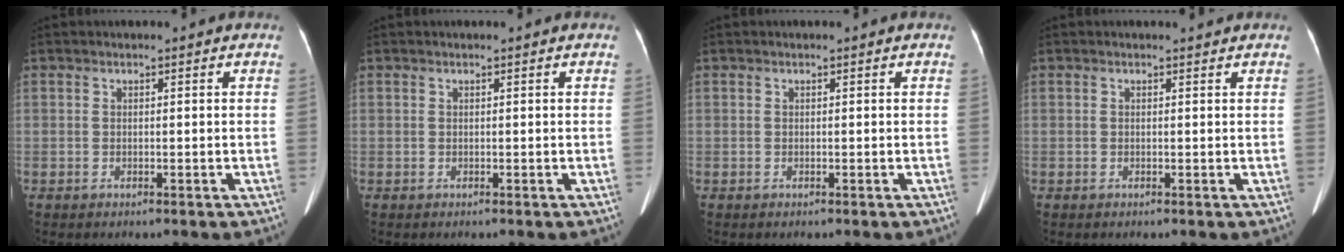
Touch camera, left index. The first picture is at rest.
{"total": 0.0}
{"total": 0.0}
{"total": 0.6, "force": [0.6, -0.1, 0.0], "torque": [-0.007, -0.003, 0.009]}